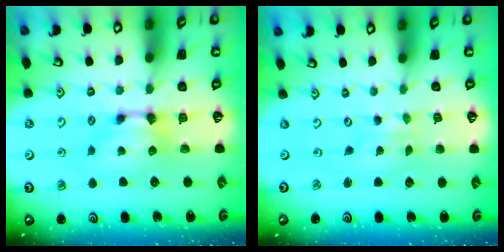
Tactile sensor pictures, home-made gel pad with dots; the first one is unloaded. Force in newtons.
{"total": 6.1, "press": 6.1, "slide": 0.5}